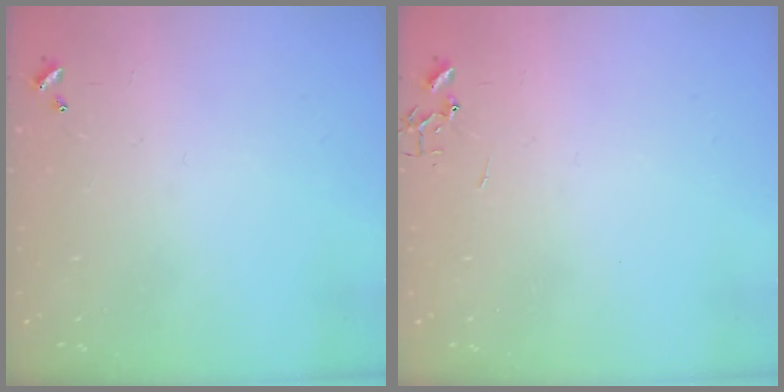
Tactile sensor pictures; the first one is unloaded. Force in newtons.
{"total": 0.0}